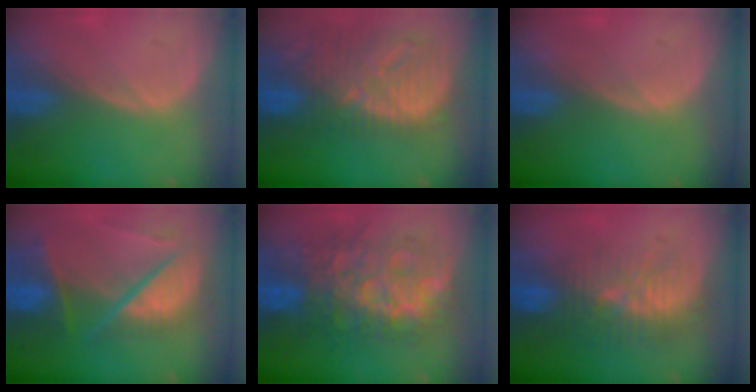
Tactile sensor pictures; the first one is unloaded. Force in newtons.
{"total": 13.2, "press": 11.5, "slide": 6.6}
{"total": 0.0}
{"total": 10.4, "press": 8.6, "slide": 5.7}
{"total": 12.5, "press": 12.4, "slide": 1.2}
{"total": 9.7, "press": 9.1, "slide": 3.6}